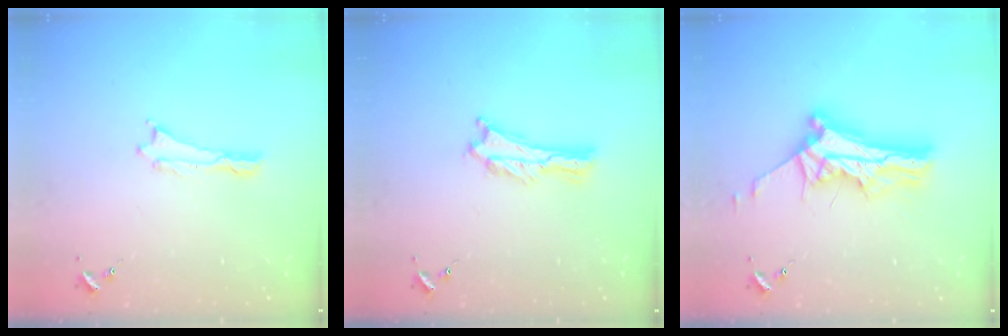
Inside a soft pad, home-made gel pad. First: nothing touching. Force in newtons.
{"total": 0.8, "press": 0.7, "slide": 0.2}
{"total": 11.0, "press": 11.0, "slide": 0.8}